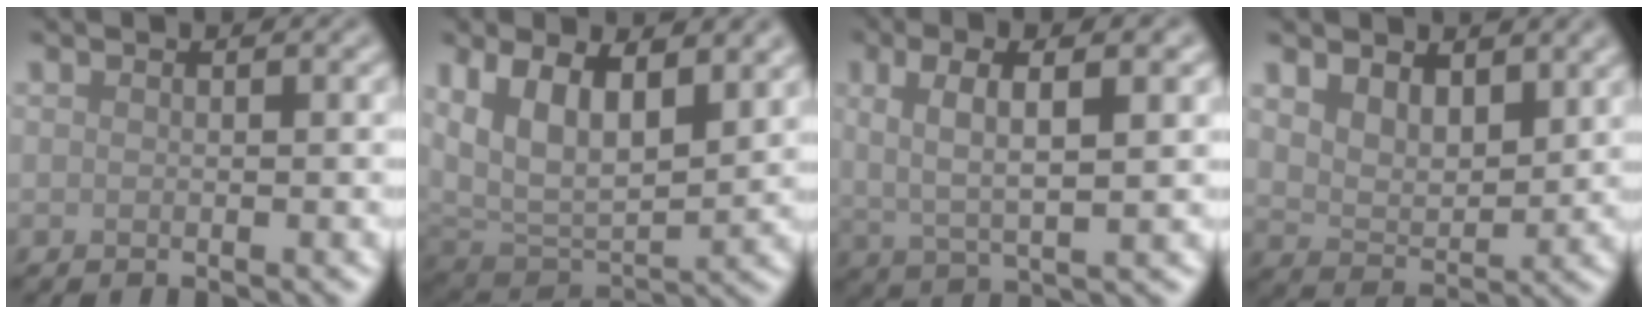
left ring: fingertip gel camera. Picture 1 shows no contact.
{"total": 9.4, "force": [3.6, 4.7, 7.3], "torque": [-0.146, -0.005, 0.062]}
{"total": 5.8, "force": [1.6, 1.7, 5.3], "torque": [-0.100, 0.003, 0.028]}
{"total": 4.0, "force": [2.2, 2.4, 2.3], "torque": [-0.055, -0.012, 0.040]}